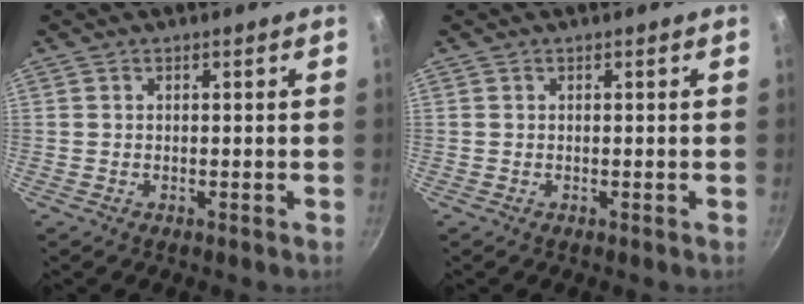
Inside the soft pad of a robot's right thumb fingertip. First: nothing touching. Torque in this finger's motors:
{"motor_torque": [-0.22, -0.01, 0.01, 0.41, -0.05]}